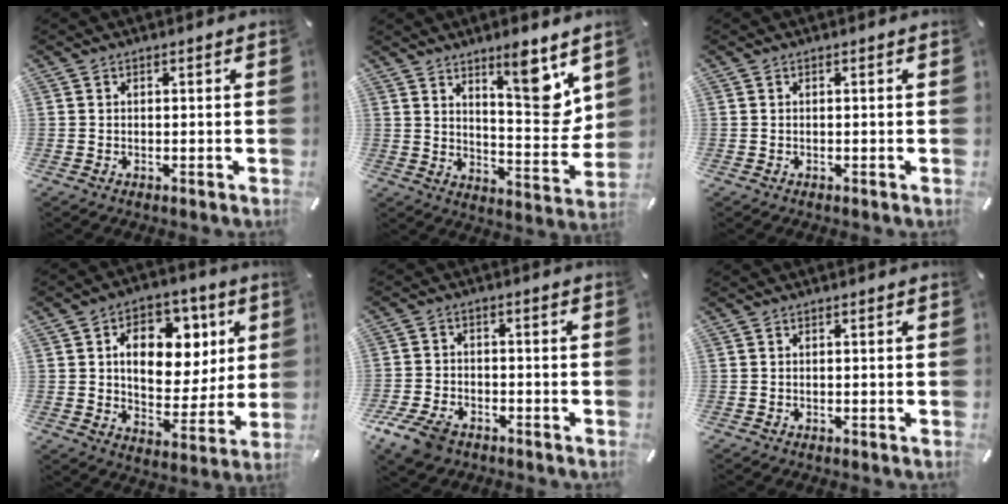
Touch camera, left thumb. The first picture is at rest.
{"total": 12.2, "force": [7.7, 3.6, 8.8], "torque": [-0.102, -0.073, 0.126]}
{"total": 0.0}
{"total": 14.9, "force": [4.6, 10.9, 9.0], "torque": [-0.129, -0.011, 0.084]}
{"total": 7.4, "force": [-4.7, 4.5, 3.4], "torque": [-0.078, 0.020, -0.091]}
{"total": 0.0}